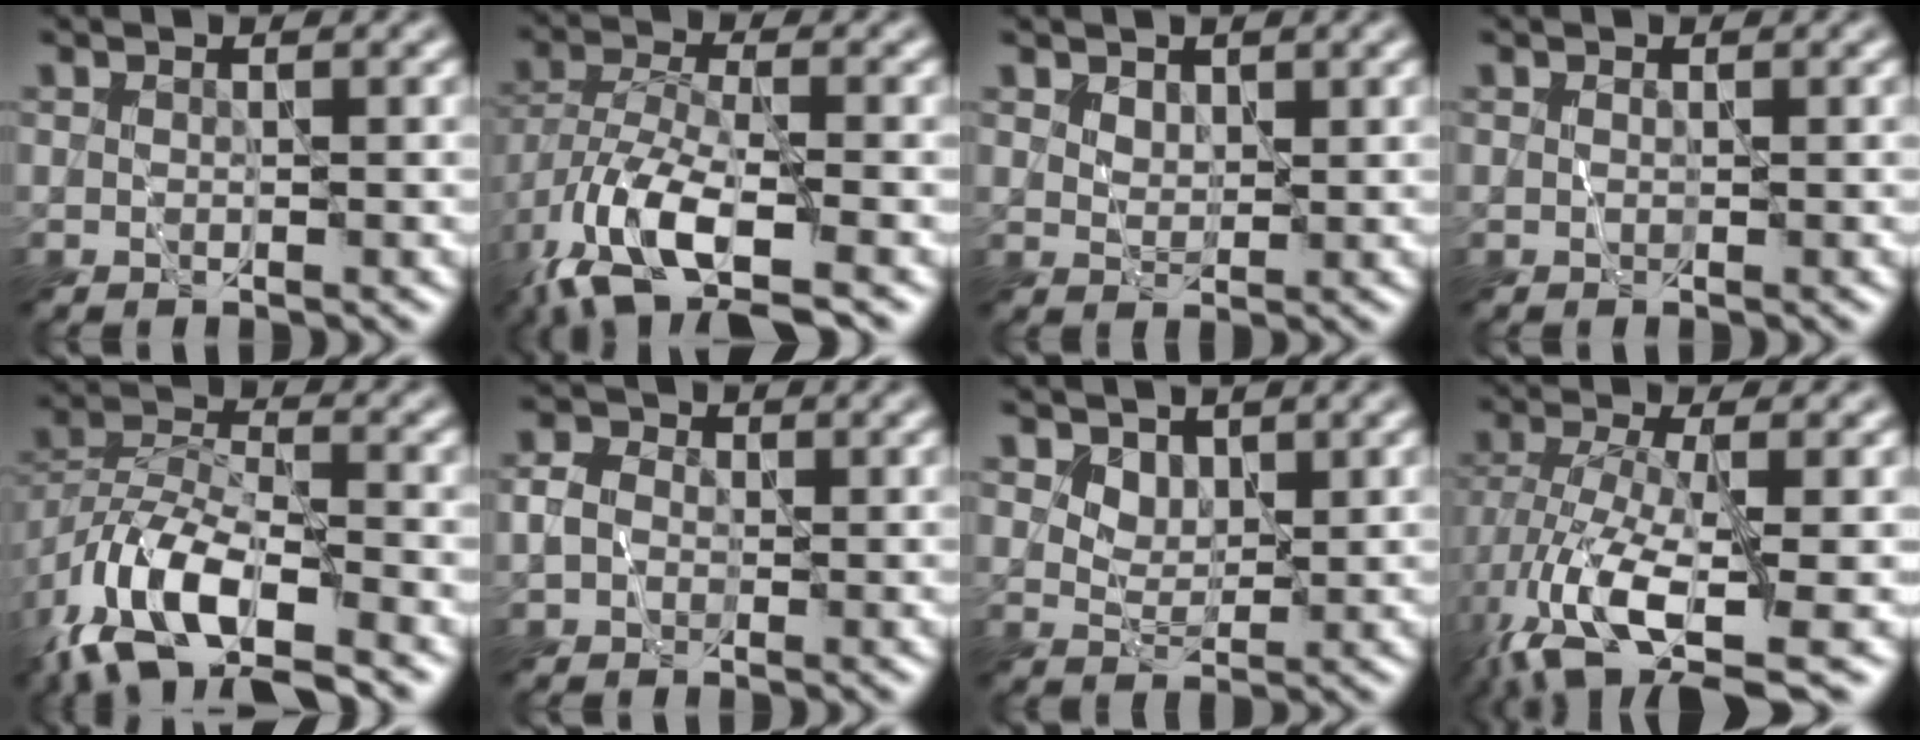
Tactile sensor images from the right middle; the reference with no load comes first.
{"total": 9.7, "force": [-5.7, 3.5, 7.0], "torque": [-0.138, -0.010, -0.111]}
{"total": 1.3, "force": [1.0, 0.7, 0.4], "torque": [-0.010, -0.002, 0.022]}
{"total": 0.0}
{"total": 10.9, "force": [-6.7, 4.4, 7.4], "torque": [-0.139, -0.002, -0.134]}
{"total": 2.5, "force": [-0.1, 2.2, 1.3], "torque": [-0.030, 0.005, -0.008]}
{"total": 1.8, "force": [1.2, 1.0, 0.7], "torque": [-0.017, -0.009, 0.023]}
{"total": 10.2, "force": [-4.5, 3.9, 8.3], "torque": [-0.176, -0.016, -0.085]}